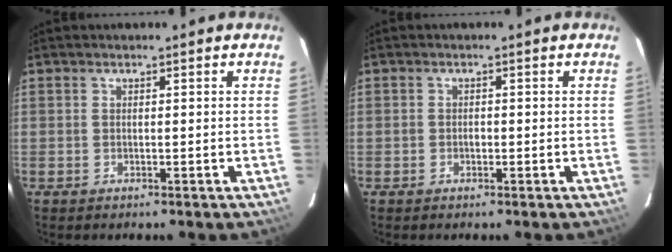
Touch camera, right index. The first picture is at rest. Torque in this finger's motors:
{"motor_torque": [0.13, 0.03, 0.19, 0.03]}